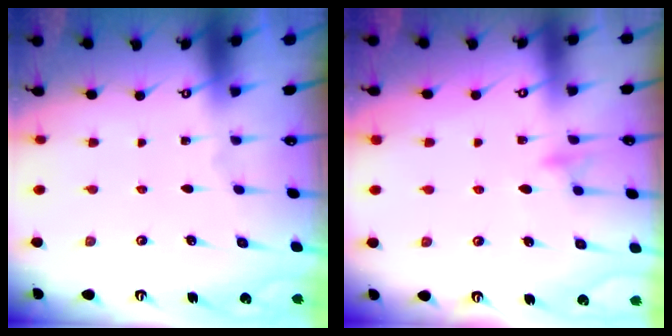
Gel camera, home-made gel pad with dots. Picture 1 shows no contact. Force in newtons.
{"total": 8.3, "press": 8.3, "slide": 0.9}